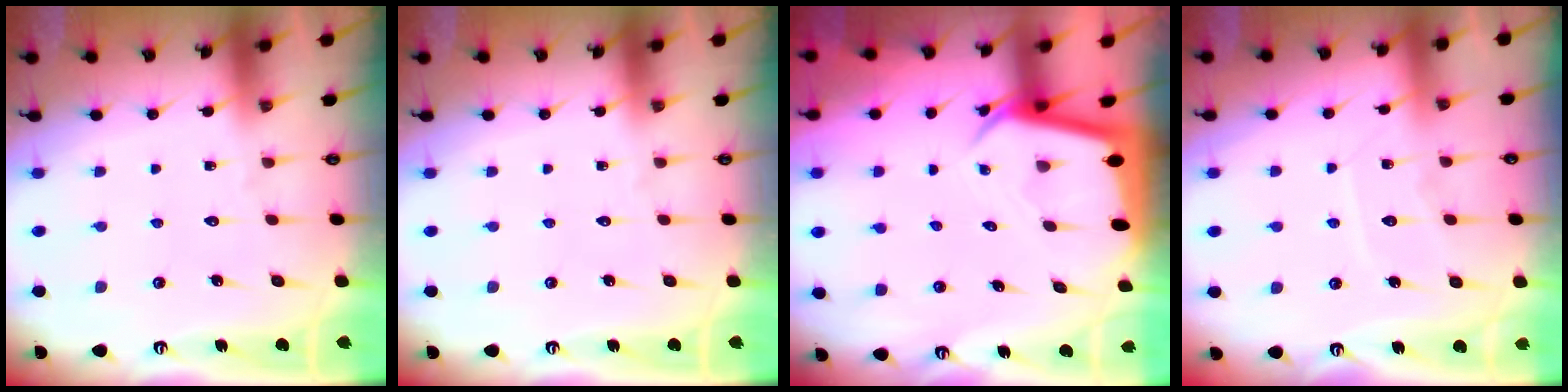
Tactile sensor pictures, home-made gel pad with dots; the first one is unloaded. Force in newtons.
{"total": 0.0}
{"total": 3.3, "press": 3.3, "slide": 0.2}
{"total": 7.1, "press": 7.1, "slide": 0.8}